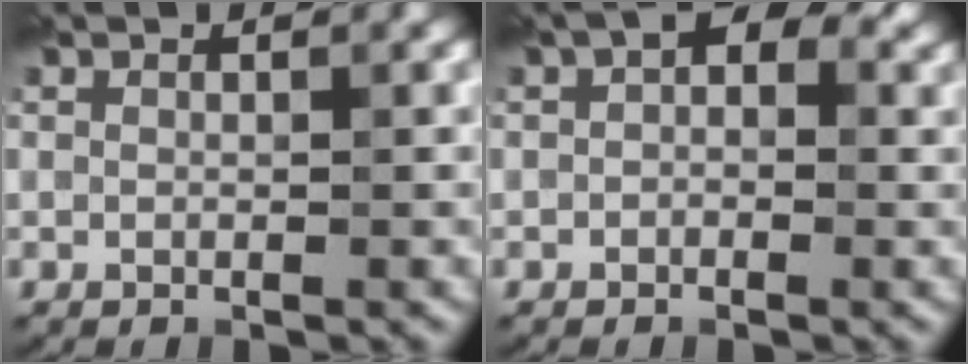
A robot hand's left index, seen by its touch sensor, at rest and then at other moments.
{"total": 3.1, "force": [0.5, 2.0, 2.3], "torque": [-0.020, 0.010, -0.004]}